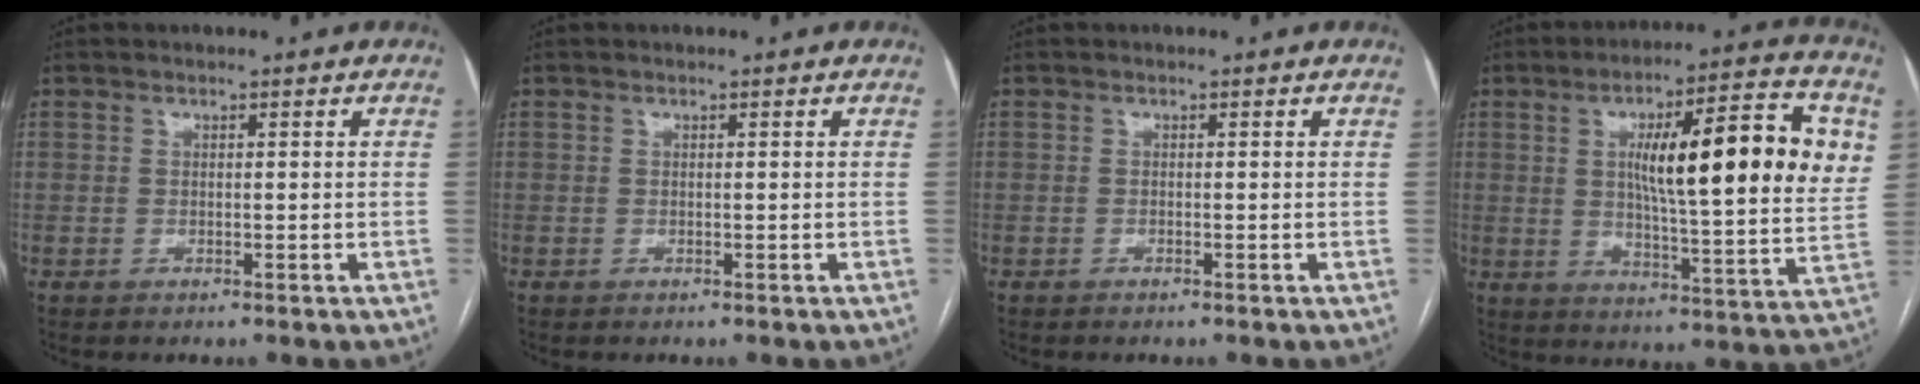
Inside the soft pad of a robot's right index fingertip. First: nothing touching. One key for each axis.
{"total": 0.0}
{"total": 0.0}
{"total": 20.9, "fx": 5.2, "fy": 3.2, "fz": 20.0, "tx": -0.284, "ty": 0.019, "tz": 0.070}